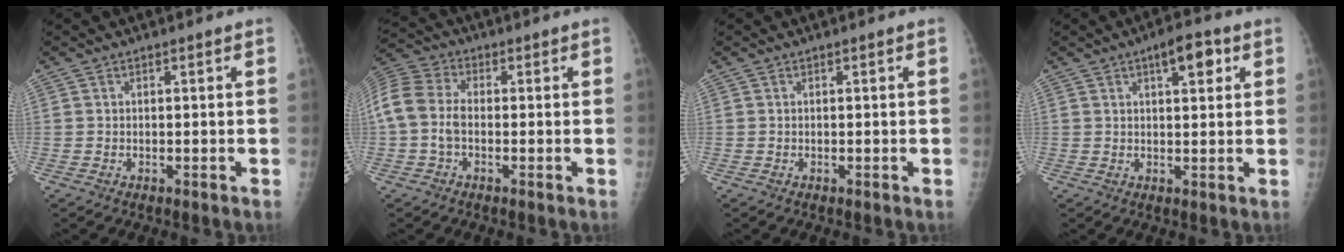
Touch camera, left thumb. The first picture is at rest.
{"total": 11.1, "force": [-0.5, 7.3, 8.3], "torque": [-0.202, 0.023, -0.014]}
{"total": 0.0}
{"total": 6.0, "force": [2.8, 2.3, 4.7], "torque": [-0.055, -0.006, 0.037]}